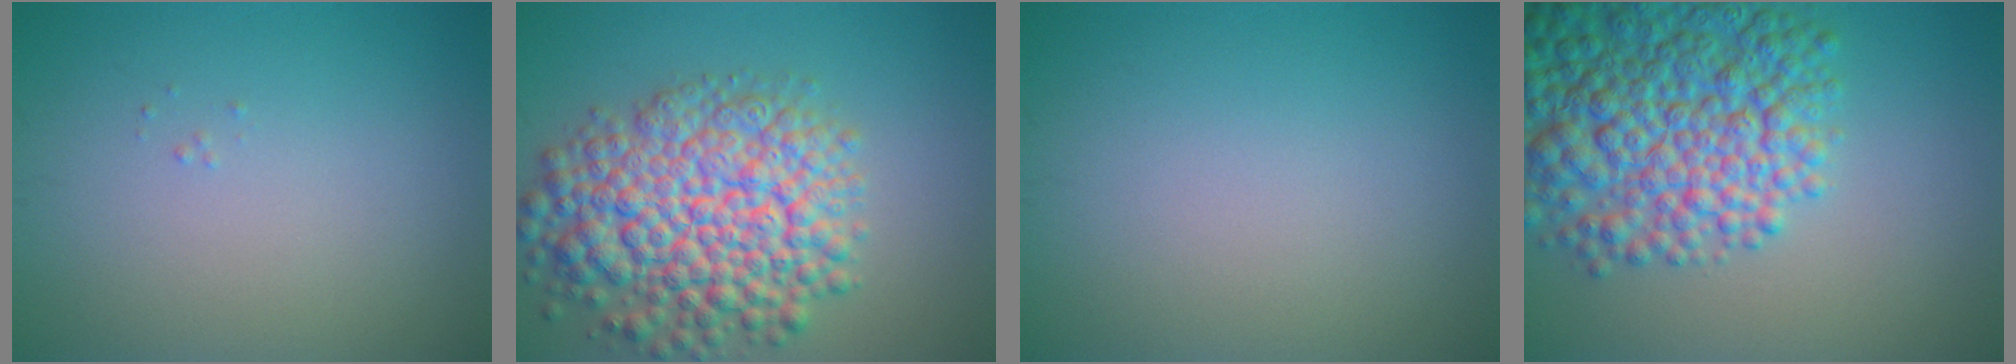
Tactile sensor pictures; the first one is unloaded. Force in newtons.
{"total": 10.2, "press": 10.2, "slide": 0.4}
{"total": 0.0}
{"total": 10.0, "press": 10.0, "slide": 0.3}